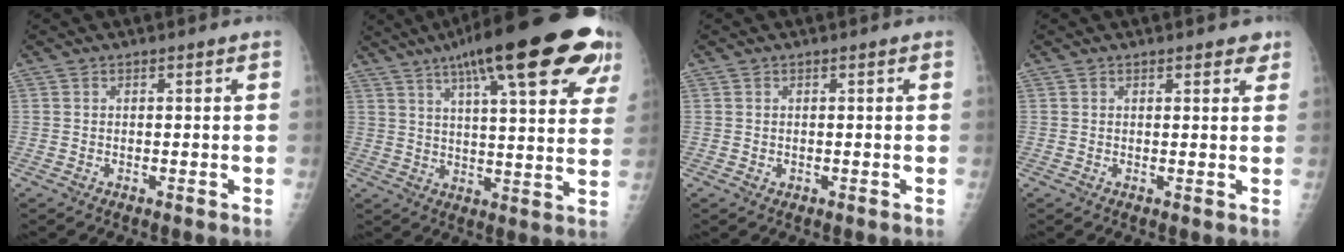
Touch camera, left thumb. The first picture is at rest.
{"total": 27.1, "force": [15.8, 6.4, 21.1], "torque": [-0.283, -0.011, 0.212]}
{"total": 0.7, "force": [0.3, 0.4, 0.4], "torque": [0.001, -0.001, 0.004]}
{"total": 2.8, "force": [2.1, 1.1, 1.6], "torque": [-0.001, -0.007, 0.022]}